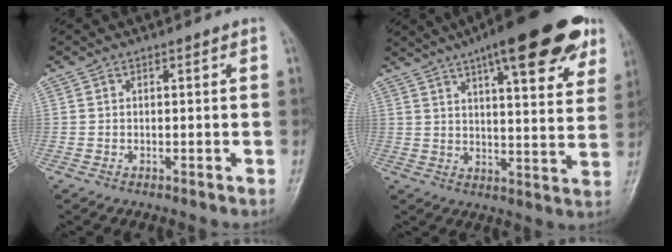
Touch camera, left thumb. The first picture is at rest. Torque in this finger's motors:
{"motor_torque": [1.74, 1.03, 1.90, -0.87, 0.13]}